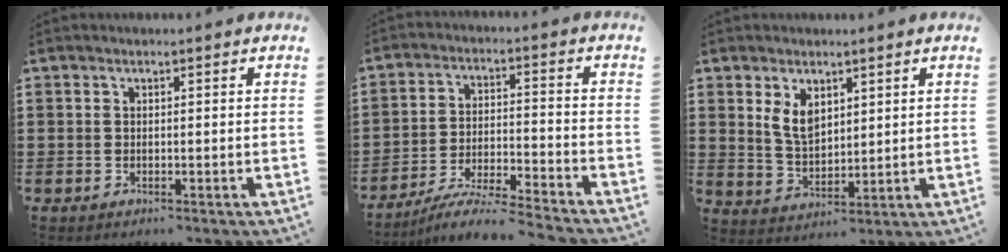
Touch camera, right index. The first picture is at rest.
{"total": 6.1, "force": [-5.7, -0.5, 2.0], "torque": [-0.043, -0.013, -0.115]}
{"total": 5.1, "force": [2.5, 3.0, 3.4], "torque": [-0.075, 0.007, 0.045]}